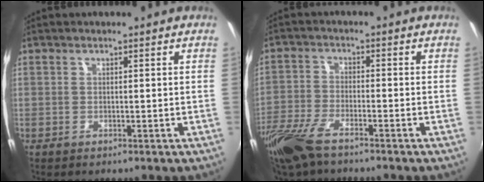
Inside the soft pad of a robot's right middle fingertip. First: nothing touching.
{"total": 8.9, "force": [-6.6, 2.6, 5.3], "torque": [-0.130, -0.020, -0.137]}